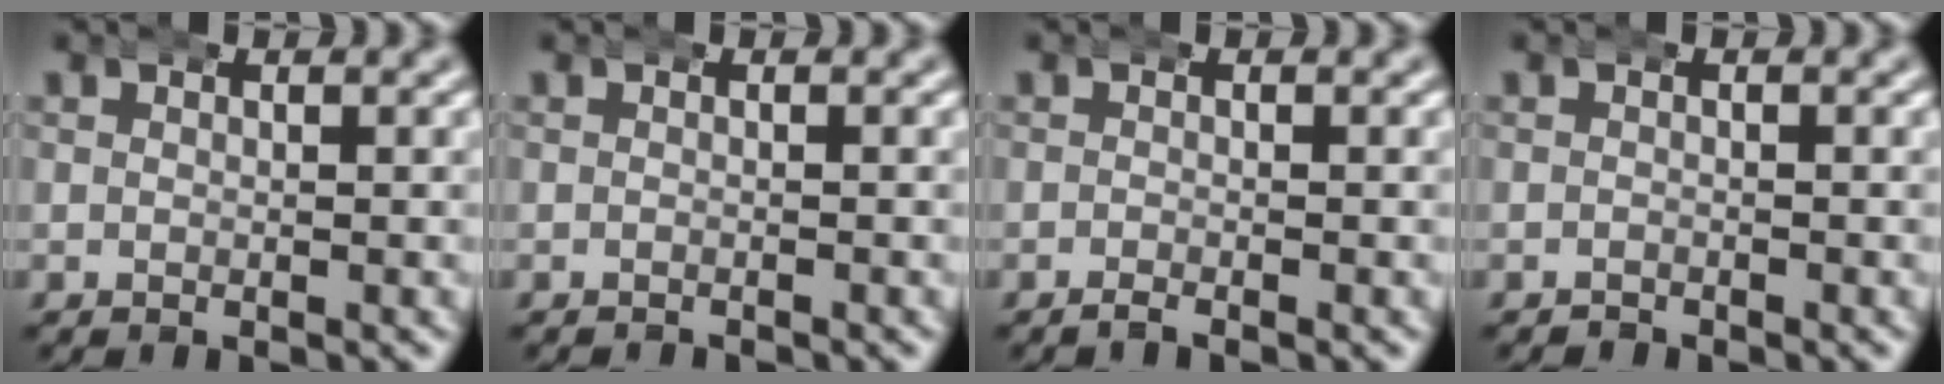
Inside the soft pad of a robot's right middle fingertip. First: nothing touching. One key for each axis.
{"total": 0.7, "fx": -0.7, "fy": -0.1, "fz": -0.1, "tx": -0.003, "ty": -0.006, "tz": -0.009}
{"total": 1.0, "fx": -0.9, "fy": 0.0, "fz": 0.3, "tx": -0.010, "ty": -0.003, "tz": -0.017}
{"total": 0.7, "fx": -0.7, "fy": 0.0, "fz": -0.2, "tx": -0.002, "ty": -0.006, "tz": -0.009}